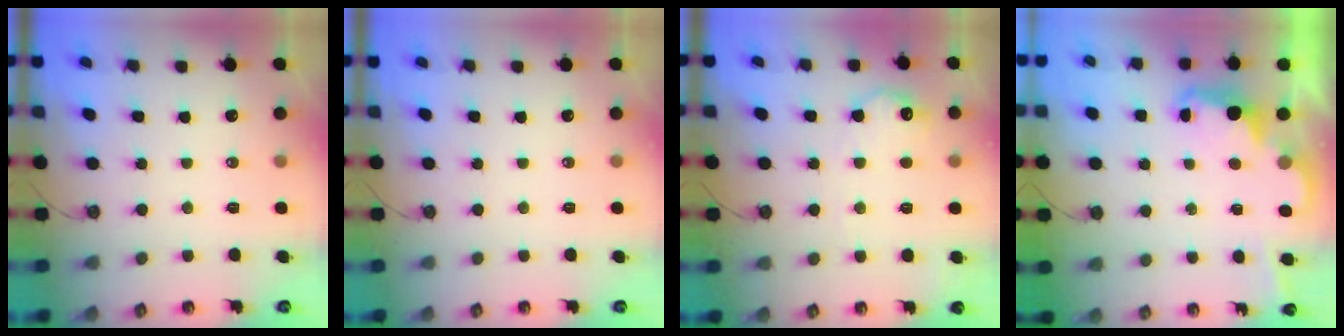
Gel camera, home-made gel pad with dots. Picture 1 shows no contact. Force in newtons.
{"total": 0.0}
{"total": 10.9, "press": 10.9, "slide": 0.5}
{"total": 2.5, "press": 2.5, "slide": 0.6}